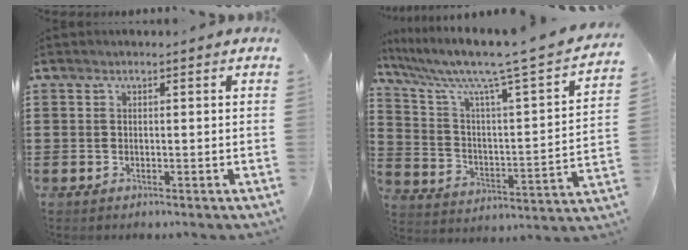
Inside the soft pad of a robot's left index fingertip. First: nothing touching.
{"total": 8.6, "force": [6.7, 0.2, 5.4], "torque": [-0.132, -0.057, 0.101]}